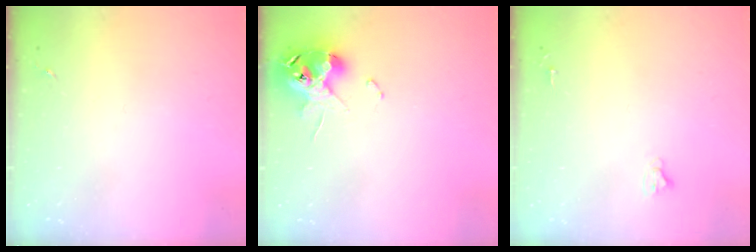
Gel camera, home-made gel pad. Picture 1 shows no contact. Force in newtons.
{"total": 12.6, "press": 12.5, "slide": 1.7}
{"total": 2.7, "press": 2.7, "slide": 0.2}